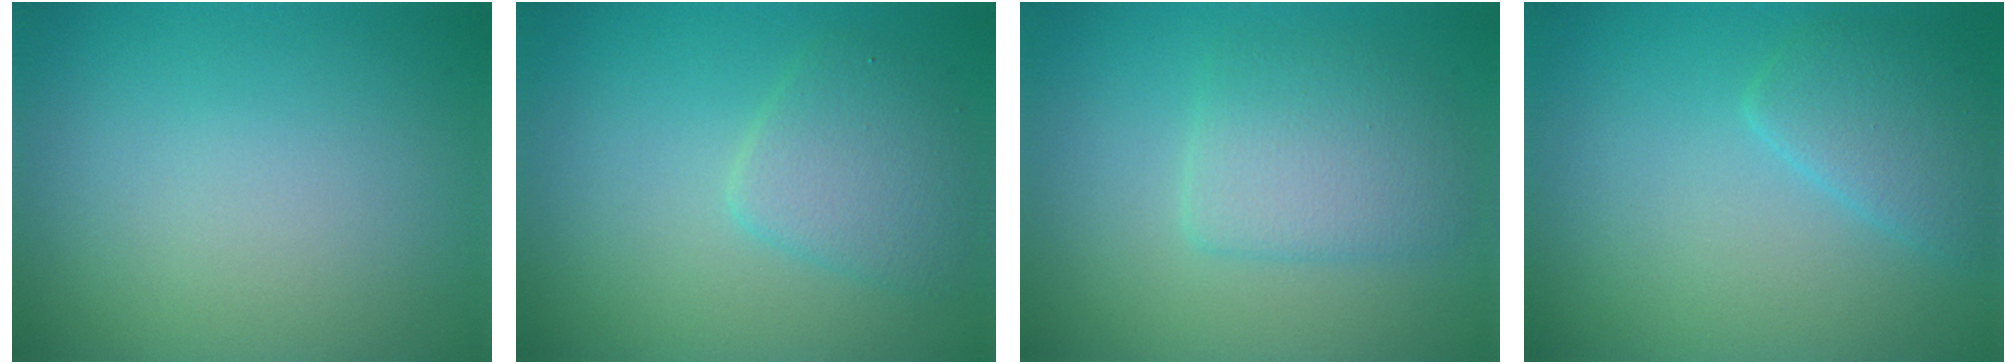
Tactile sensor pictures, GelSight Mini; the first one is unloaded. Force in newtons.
{"total": 3.0, "press": 3.0, "slide": 0.2}
{"total": 3.5, "press": 3.5, "slide": 0.1}
{"total": 2.8, "press": 2.8, "slide": 0.2}